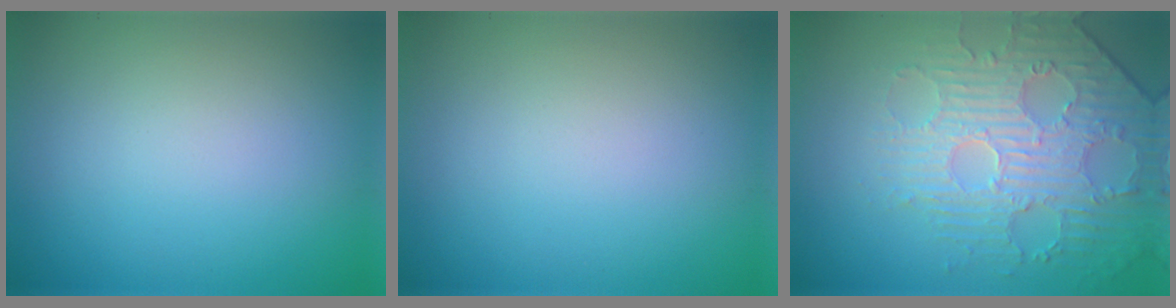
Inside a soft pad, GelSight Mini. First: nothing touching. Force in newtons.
{"total": 0.0}
{"total": 4.4, "press": 4.0, "slide": 1.7}